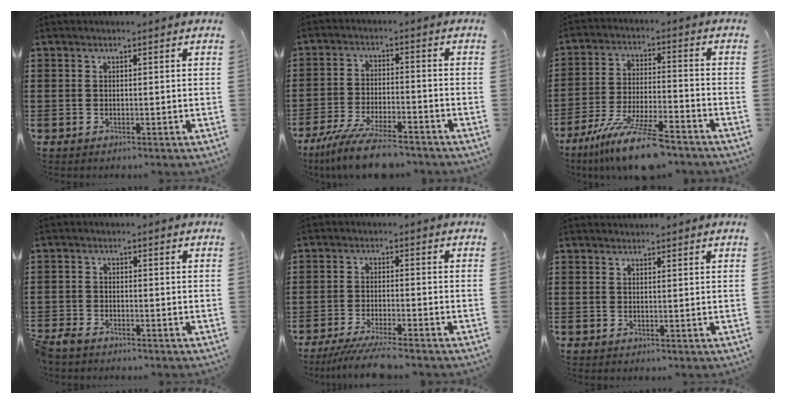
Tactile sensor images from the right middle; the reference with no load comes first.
{"total": 8.7, "force": [-7.4, 1.1, 4.5], "torque": [-0.094, 0.001, -0.140]}
{"total": 12.0, "force": [-9.6, 1.2, 7.1], "torque": [-0.135, 0.013, -0.181]}
{"total": 2.1, "force": [-2.0, 0.5, 0.3], "torque": [-0.025, -0.002, -0.048]}
{"total": 4.9, "force": [-4.3, -0.1, 2.3], "torque": [-0.051, -0.018, -0.082]}
{"total": 0.7, "force": [0.7, 0.2, -0.1], "torque": [0.008, -0.003, 0.012]}